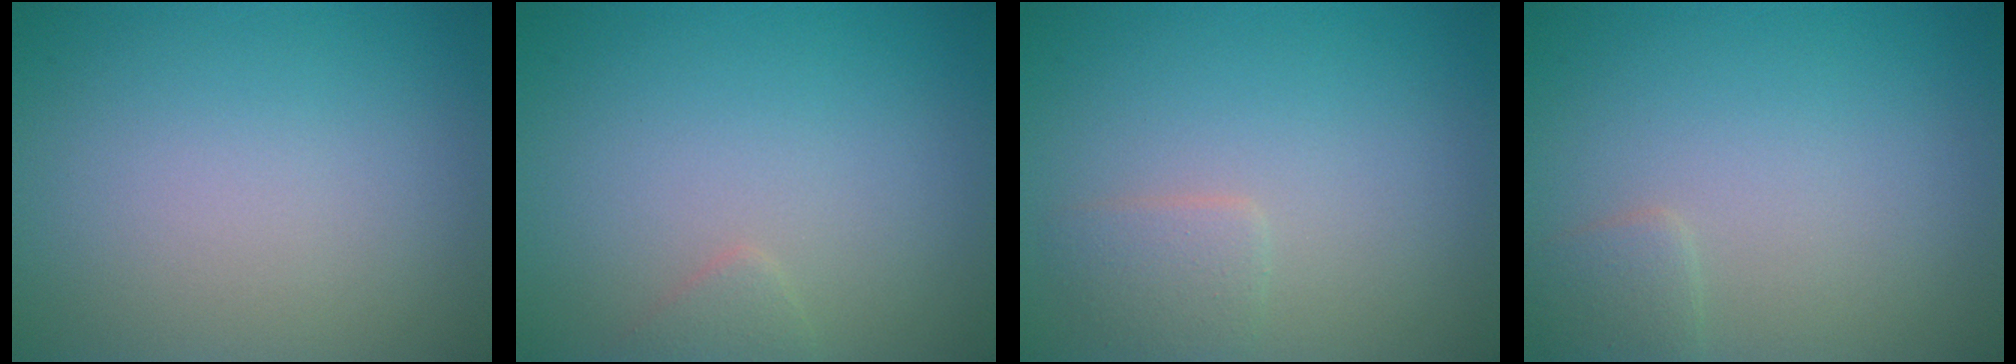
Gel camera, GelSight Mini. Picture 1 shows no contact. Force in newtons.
{"total": 1.0, "press": 1.0, "slide": 0.1}
{"total": 1.6, "press": 1.5, "slide": 0.2}
{"total": 1.3, "press": 1.3, "slide": 0.1}